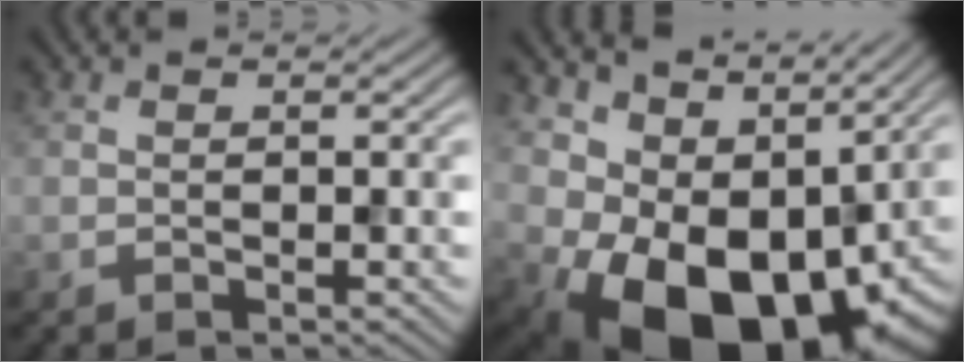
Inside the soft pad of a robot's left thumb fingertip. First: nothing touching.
{"total": 15.6, "force": [-0.9, 10.7, 11.3], "torque": [-0.188, -0.032, 0.009]}